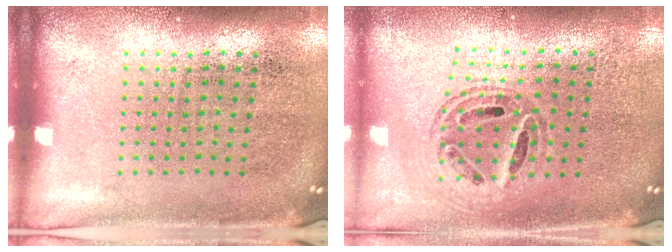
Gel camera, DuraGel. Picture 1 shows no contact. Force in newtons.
{"total": 0.8, "press": 0.8, "slide": 0.1}